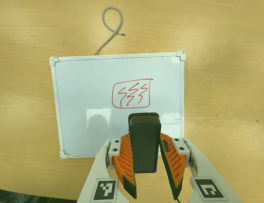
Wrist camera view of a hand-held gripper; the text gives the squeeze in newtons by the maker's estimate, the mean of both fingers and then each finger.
{"total": 6.7, "left": 5.6, "right": 7.9}